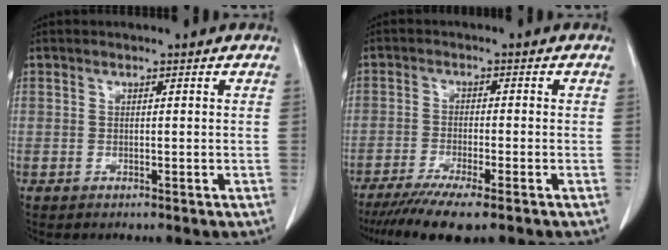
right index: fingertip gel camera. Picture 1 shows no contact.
{"total": 8.7, "force": [-6.5, 0.3, 5.8], "torque": [-0.090, -0.020, -0.104]}